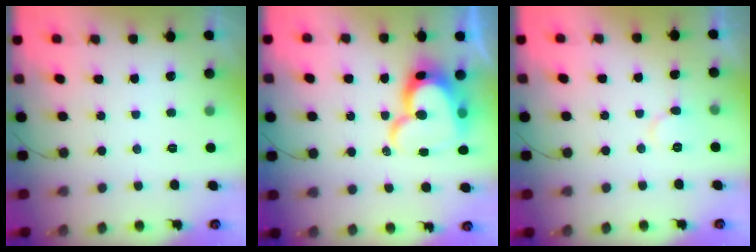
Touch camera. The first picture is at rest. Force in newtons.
{"total": 19.0, "press": 18.9, "slide": 1.9}
{"total": 4.5, "press": 4.5, "slide": 0.3}